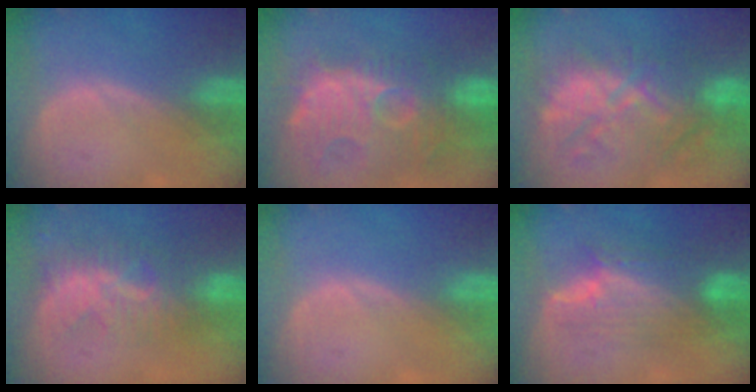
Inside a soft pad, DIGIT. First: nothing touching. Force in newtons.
{"total": 14.1, "press": 12.4, "slide": 6.7}
{"total": 11.9, "press": 11.5, "slide": 3.0}
{"total": 8.7, "press": 7.6, "slide": 4.2}
{"total": 0.0}
{"total": 7.6, "press": 7.4, "slide": 1.5}